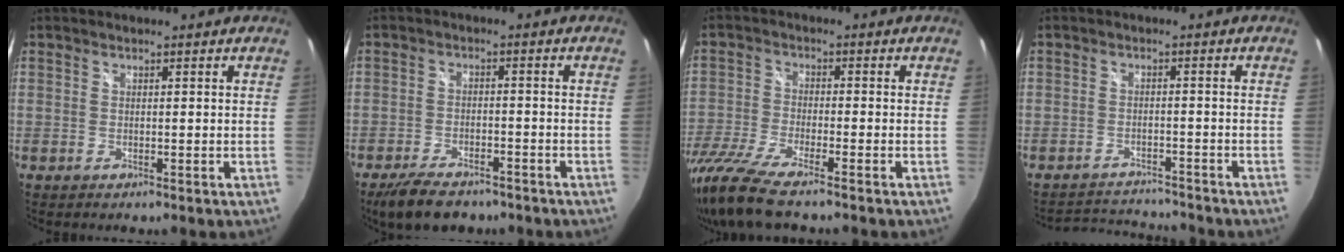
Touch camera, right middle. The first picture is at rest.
{"total": 9.4, "force": [-7.4, 3.5, 4.7], "torque": [-0.111, -0.013, -0.120]}
{"total": 11.5, "force": [-9.3, 1.0, 6.8], "torque": [-0.155, -0.042, -0.178]}
{"total": 5.8, "force": [-5.7, 0.7, -0.2], "torque": [-0.011, 0.021, -0.092]}